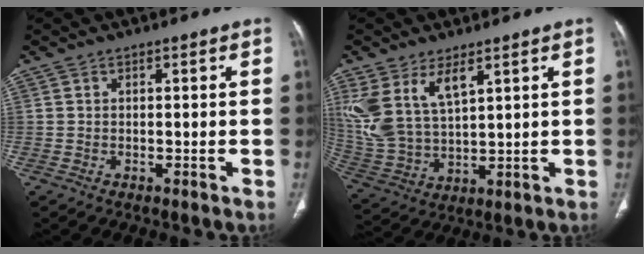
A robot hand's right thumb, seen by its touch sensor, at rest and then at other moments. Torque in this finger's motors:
{"motor_torque": [-0.88, 1.34, 0.84, 1.21, 0.17]}